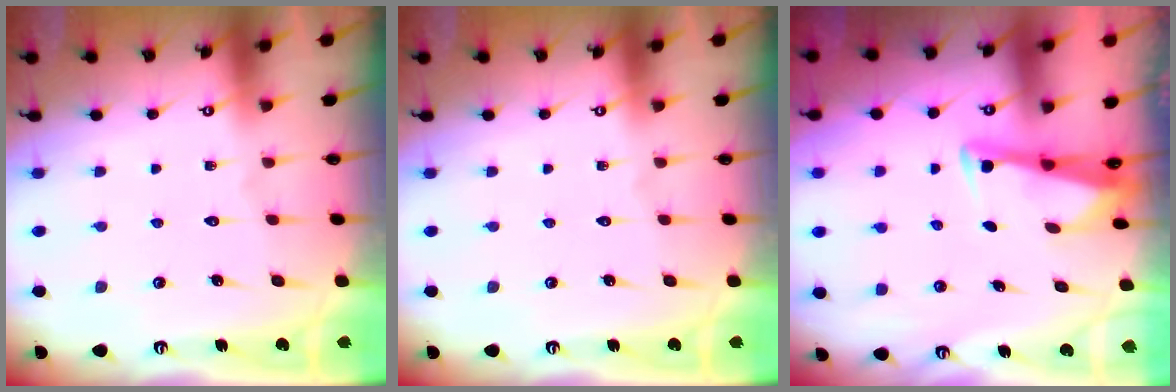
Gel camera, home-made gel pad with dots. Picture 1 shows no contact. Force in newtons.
{"total": 0.0}
{"total": 2.9, "press": 2.9, "slide": 0.4}